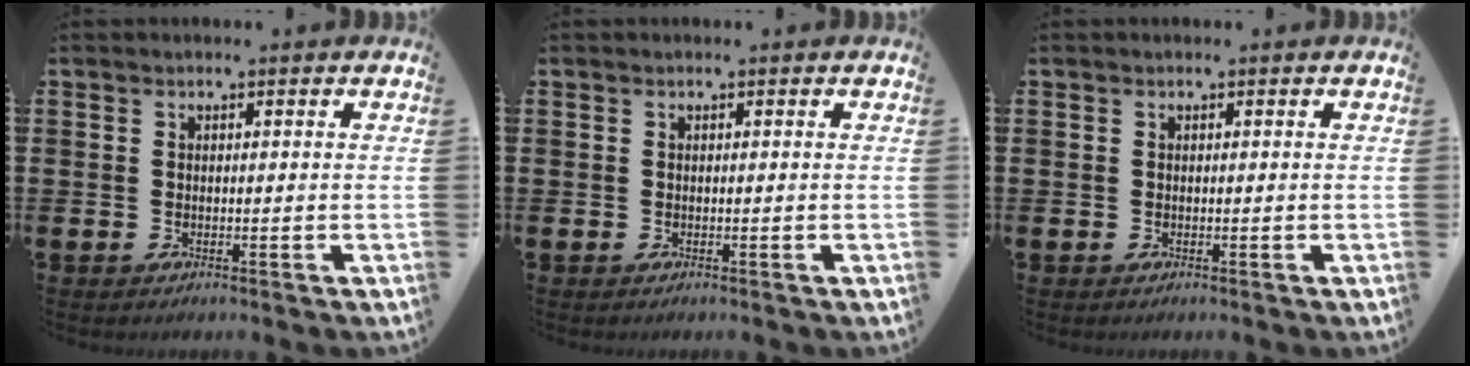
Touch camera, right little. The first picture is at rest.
{"total": 0.0}
{"total": 0.0}